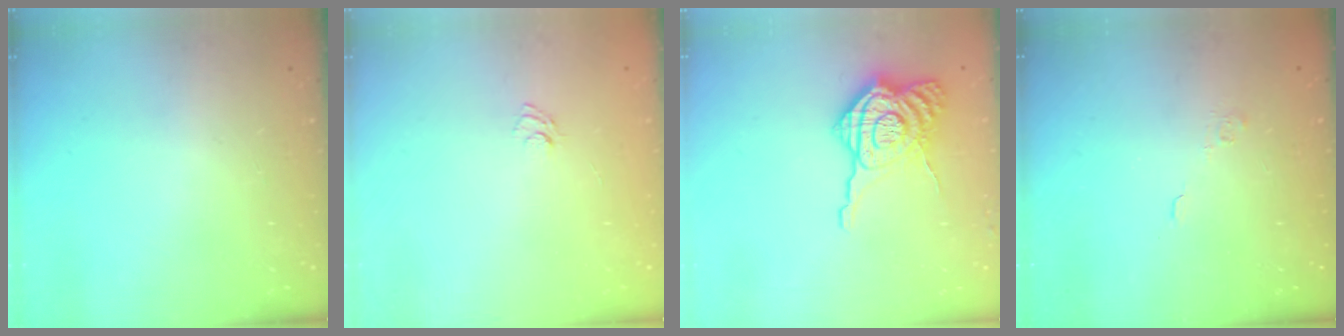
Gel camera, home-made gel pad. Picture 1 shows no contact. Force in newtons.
{"total": 3.7, "press": 3.5, "slide": 1.3}
{"total": 12.9, "press": 12.8, "slide": 1.3}
{"total": 3.6, "press": 3.5, "slide": 0.9}